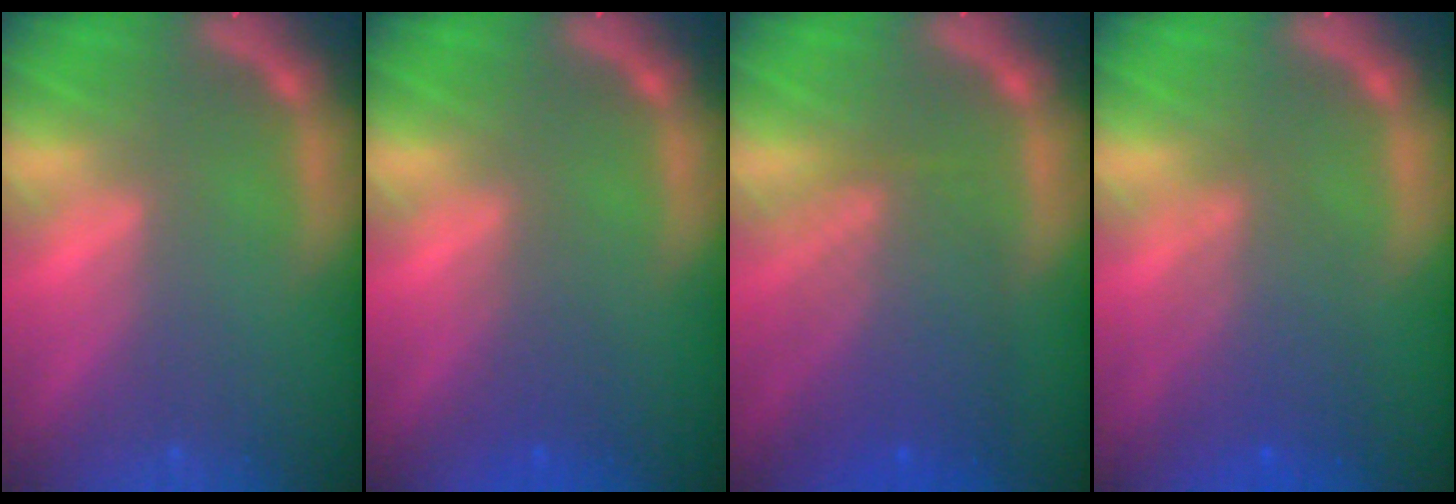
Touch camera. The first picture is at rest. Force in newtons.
{"total": 2.0}
{"total": 6.5}
{"total": 4.6}